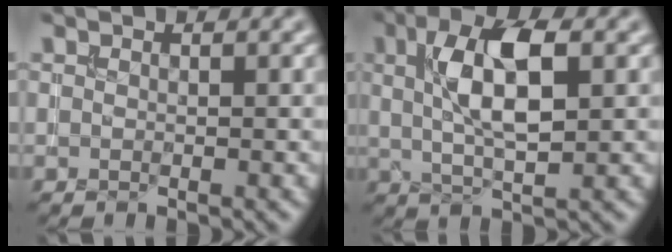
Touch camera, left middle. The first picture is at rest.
{"total": 7.0, "force": [1.7, 2.6, 6.3], "torque": [-0.111, 0.011, 0.028]}